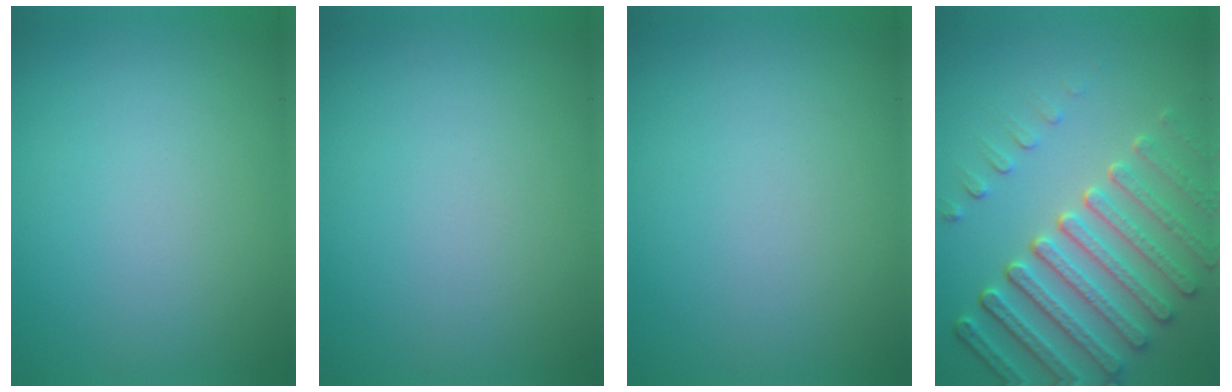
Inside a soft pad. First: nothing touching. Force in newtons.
{"total": 0.0}
{"total": 0.0}
{"total": 6.9, "press": 5.3, "slide": 4.5}